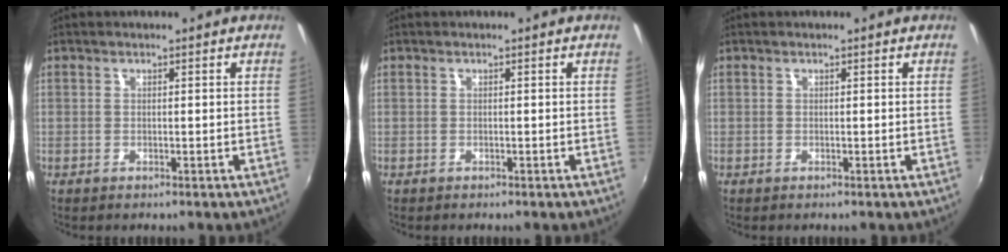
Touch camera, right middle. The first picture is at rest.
{"total": 0.0}
{"total": 0.0}